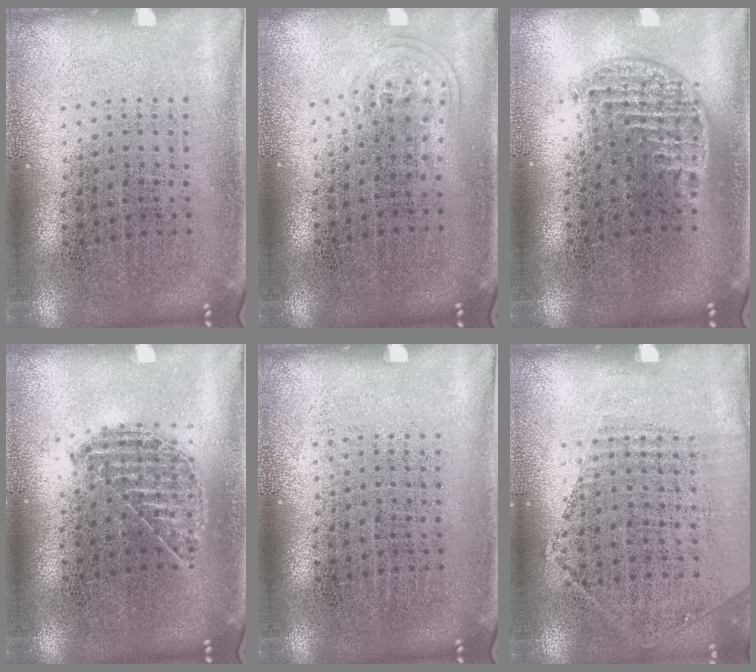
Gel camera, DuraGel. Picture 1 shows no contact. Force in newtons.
{"total": 1.1, "press": 0.7, "slide": 0.7}
{"total": 1.2, "press": 1.0, "slide": 0.6}
{"total": 1.0, "press": 0.9, "slide": 0.3}
{"total": 0.0}
{"total": 1.2, "press": 1.0, "slide": 0.7}